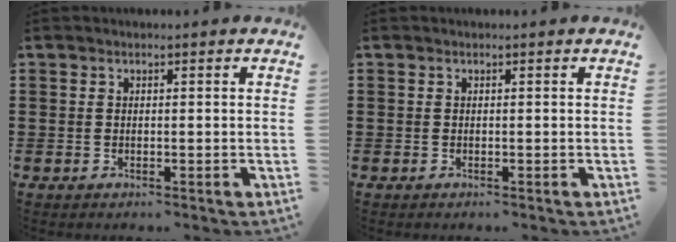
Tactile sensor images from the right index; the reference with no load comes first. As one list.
[{"total": 0.0}]